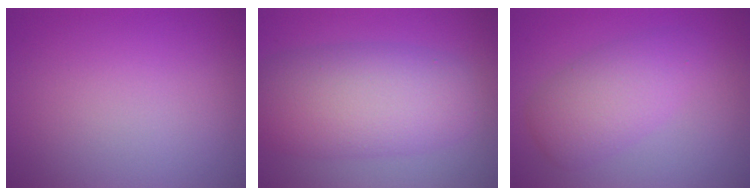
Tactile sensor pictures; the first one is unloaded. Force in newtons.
{"total": 8.0, "press": 8.0, "slide": 0.5}
{"total": 4.2, "press": 4.2, "slide": 0.1}